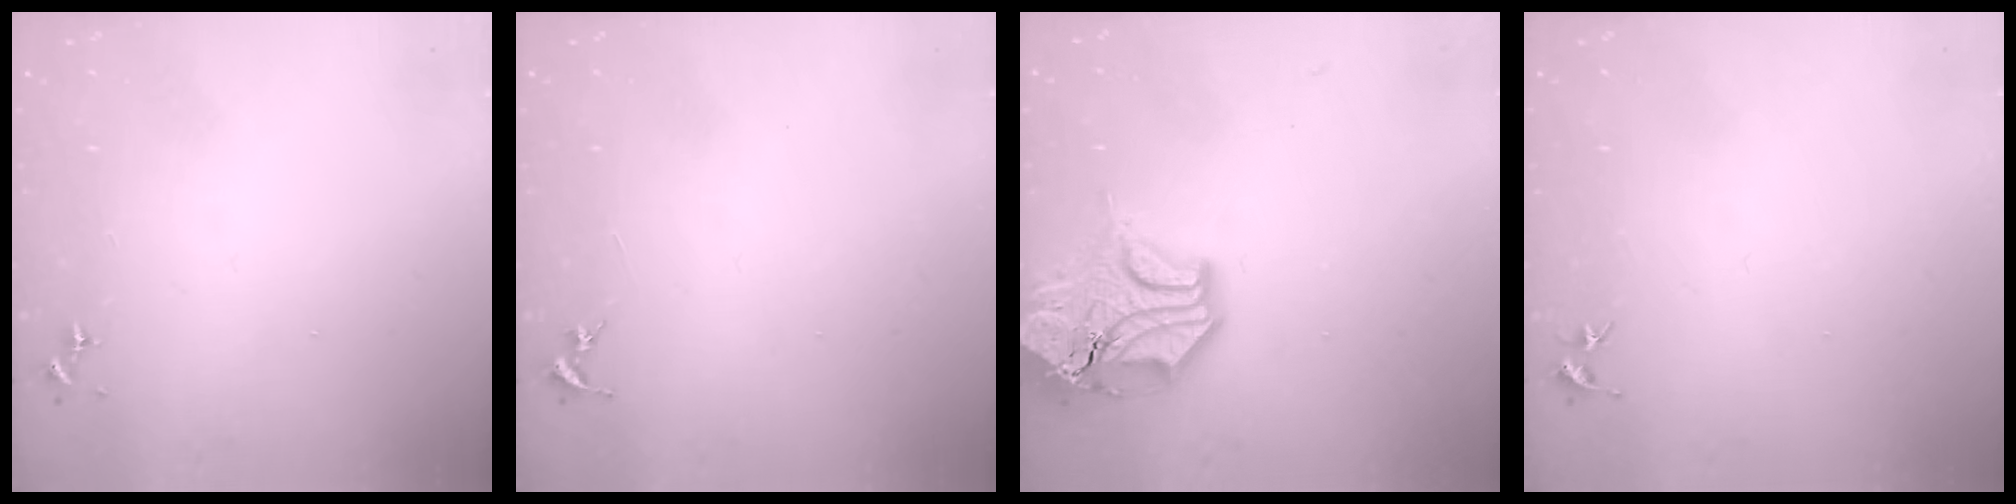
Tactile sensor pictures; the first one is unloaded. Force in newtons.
{"total": 0.0}
{"total": 16.7, "press": 16.5, "slide": 2.5}
{"total": 3.3, "press": 3.3, "slide": 0.4}